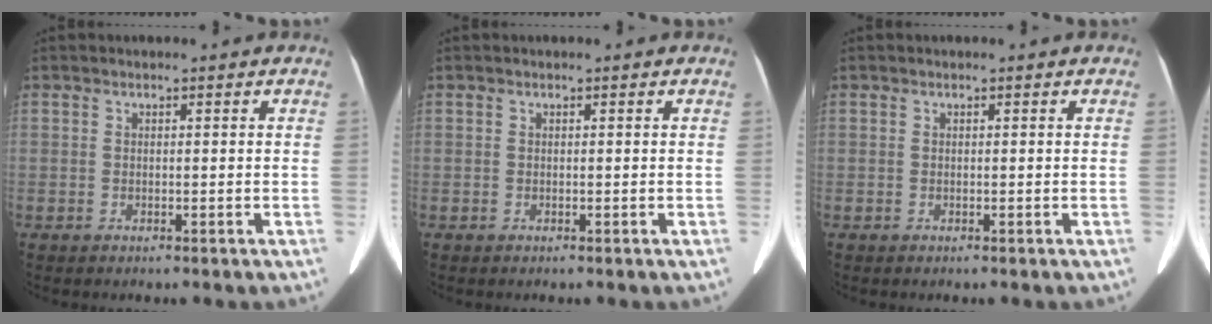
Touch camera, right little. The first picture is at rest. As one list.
[{"total": 0.0}, {"total": 0.0}]